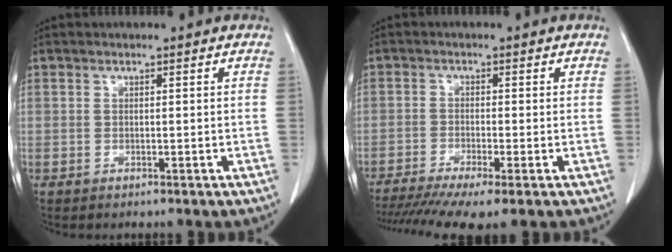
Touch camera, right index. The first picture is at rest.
{"total": 10.0, "force": [-7.1, 1.0, 6.9], "torque": [-0.115, -0.012, -0.119]}